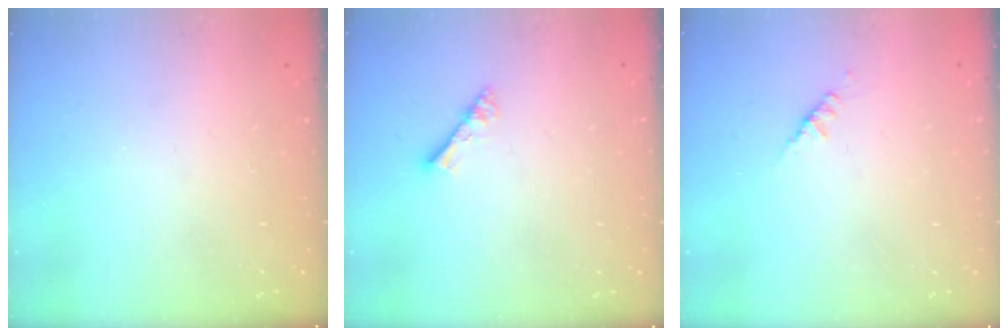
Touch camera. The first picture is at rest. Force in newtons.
{"total": 2.8, "press": 2.8, "slide": 0.2}
{"total": 2.6, "press": 2.6, "slide": 0.5}